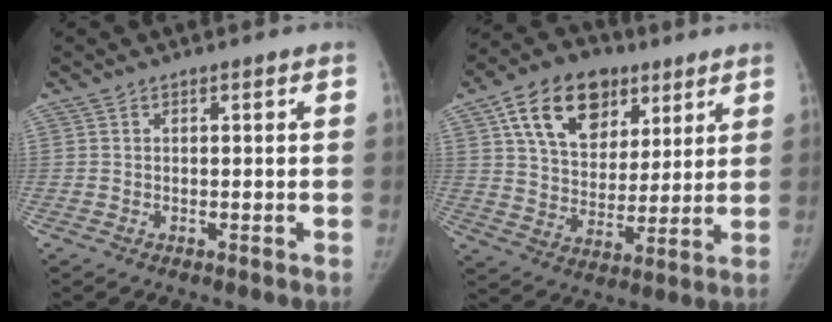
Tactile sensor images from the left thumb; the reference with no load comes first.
{"total": 17.6, "force": [8.5, 11.9, 9.6], "torque": [-0.125, -0.018, 0.144]}